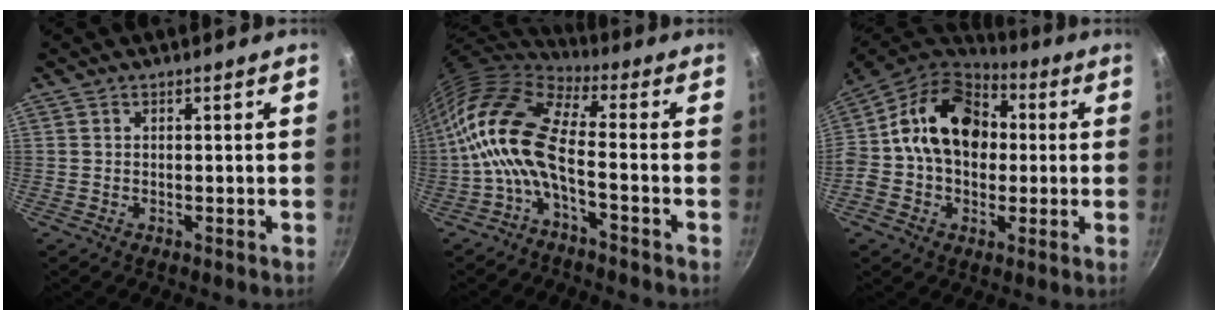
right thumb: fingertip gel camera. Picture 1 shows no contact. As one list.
[{"total": 13.5, "force": [-2.5, 5.3, 12.1], "torque": [-0.245, 0.032, -0.063]}, {"total": 19.5, "force": [2.3, 14.5, 12.8], "torque": [-0.191, 0.038, 0.020]}]